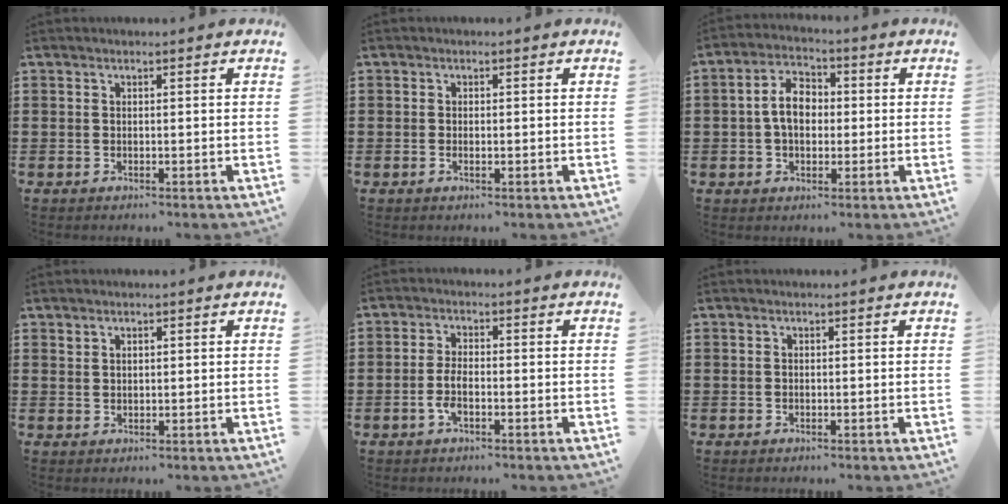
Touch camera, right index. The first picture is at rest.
{"total": 0.9, "force": [-0.2, 0.4, 0.8], "torque": [-0.016, -0.002, -0.003]}
{"total": 6.1, "force": [0.0, 4.0, 4.6], "torque": [-0.101, 0.014, -0.004]}
{"total": 1.1, "force": [0.9, 0.6, 0.3], "torque": [-0.006, 0.002, 0.017]}
{"total": 3.5, "force": [-1.4, 1.3, 2.9], "torque": [-0.073, -0.004, -0.031]}
{"total": 0.0}